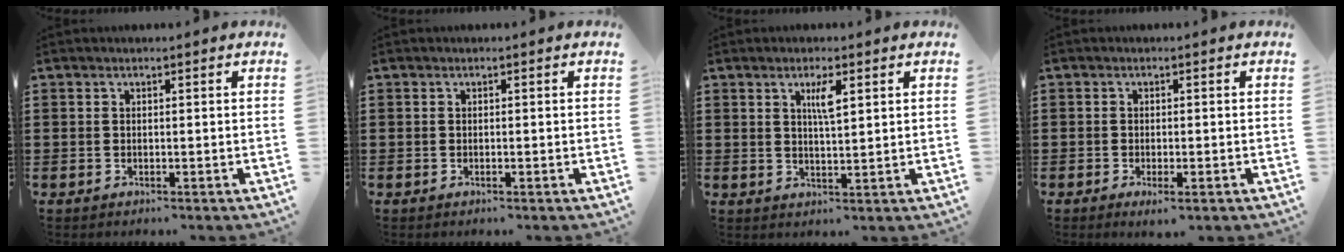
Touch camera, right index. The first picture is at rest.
{"total": 0.0}
{"total": 3.3, "force": [1.4, 0.7, 2.9], "torque": [-0.045, -0.001, 0.017]}
{"total": 1.0, "force": [-0.8, 0.1, 0.6], "torque": [-0.013, -0.004, -0.014]}